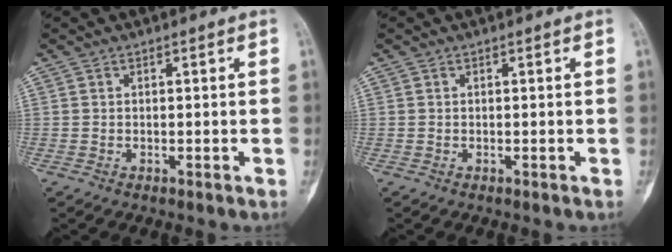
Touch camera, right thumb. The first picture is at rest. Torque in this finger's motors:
{"motor_torque": [0.13, 0.16, 0.05, -0.04, 0.02]}